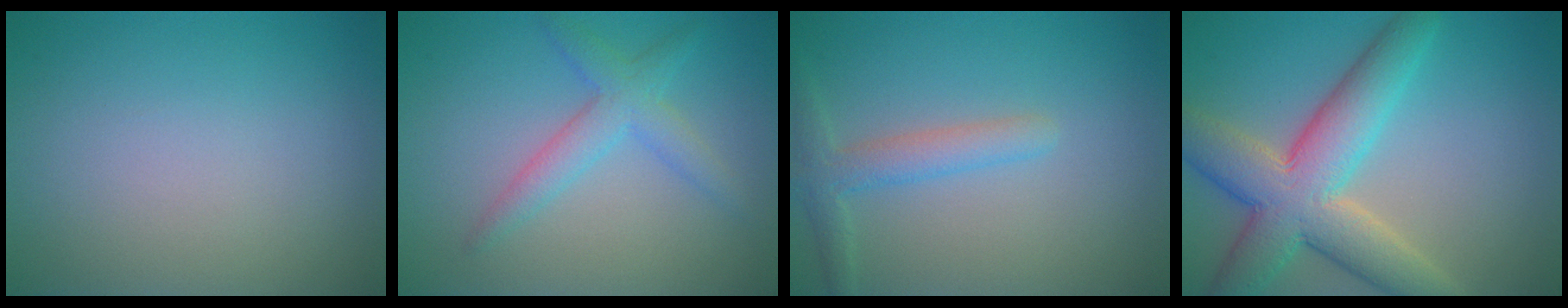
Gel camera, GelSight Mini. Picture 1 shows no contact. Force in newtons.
{"total": 3.1, "press": 3.1, "slide": 0.0}
{"total": 2.6, "press": 2.6, "slide": 0.2}
{"total": 9.0, "press": 8.9, "slide": 0.5}